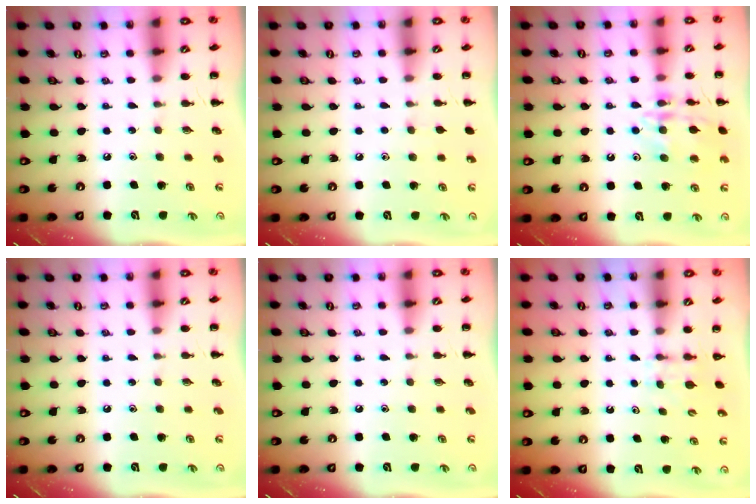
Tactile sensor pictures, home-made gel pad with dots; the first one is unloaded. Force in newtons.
{"total": 2.5, "press": 2.2, "slide": 1.2}
{"total": 15.8, "press": 15.8, "slide": 1.0}
{"total": 0.0}
{"total": 0.0}
{"total": 3.7, "press": 3.3, "slide": 1.5}